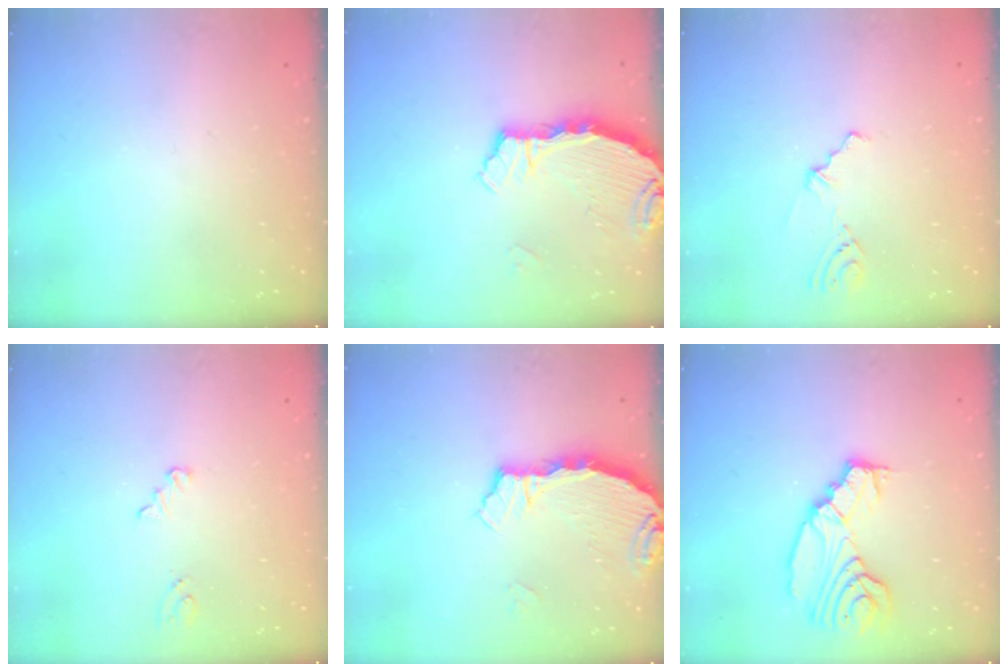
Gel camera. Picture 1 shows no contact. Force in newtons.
{"total": 3.6, "press": 3.6, "slide": 0.4}
{"total": 2.1, "press": 1.1, "slide": 1.8}
{"total": 2.1, "press": 2.0, "slide": 0.2}
{"total": 3.2, "press": 3.2, "slide": 0.3}
{"total": 11.5, "press": 11.5, "slide": 1.0}